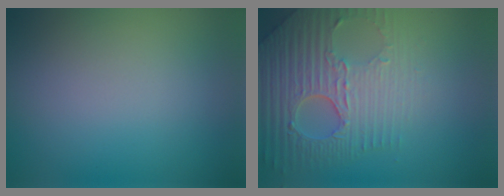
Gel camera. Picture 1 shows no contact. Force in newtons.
{"total": 8.0, "press": 5.7, "slide": 5.6}